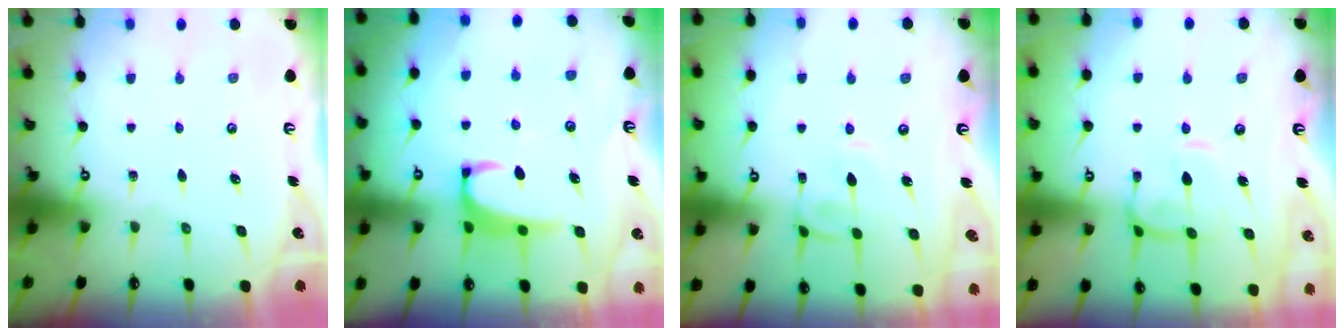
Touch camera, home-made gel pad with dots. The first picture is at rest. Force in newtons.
{"total": 2.4, "press": 2.3, "slide": 0.7}
{"total": 2.9, "press": 2.9, "slide": 0.2}
{"total": 2.9, "press": 2.8, "slide": 0.8}